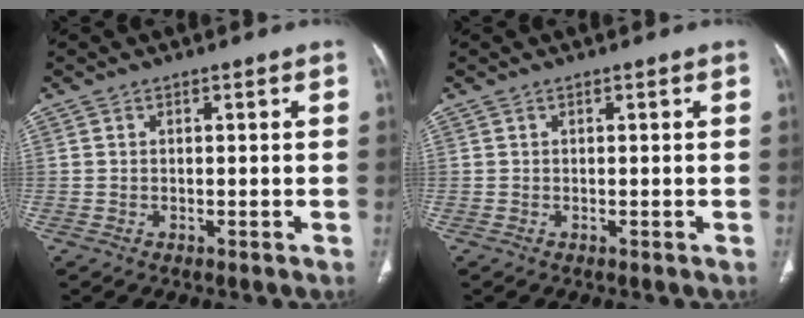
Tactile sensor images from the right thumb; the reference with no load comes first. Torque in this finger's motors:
{"motor_torque": [0.00, 0.00, -0.06, 0.03, 0.00]}